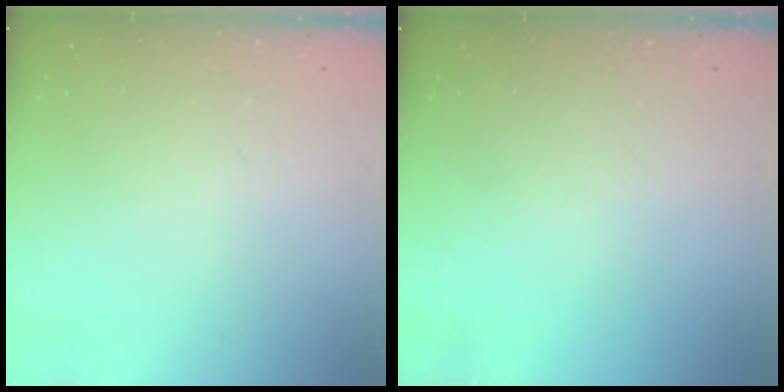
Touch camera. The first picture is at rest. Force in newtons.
{"total": 0.0}